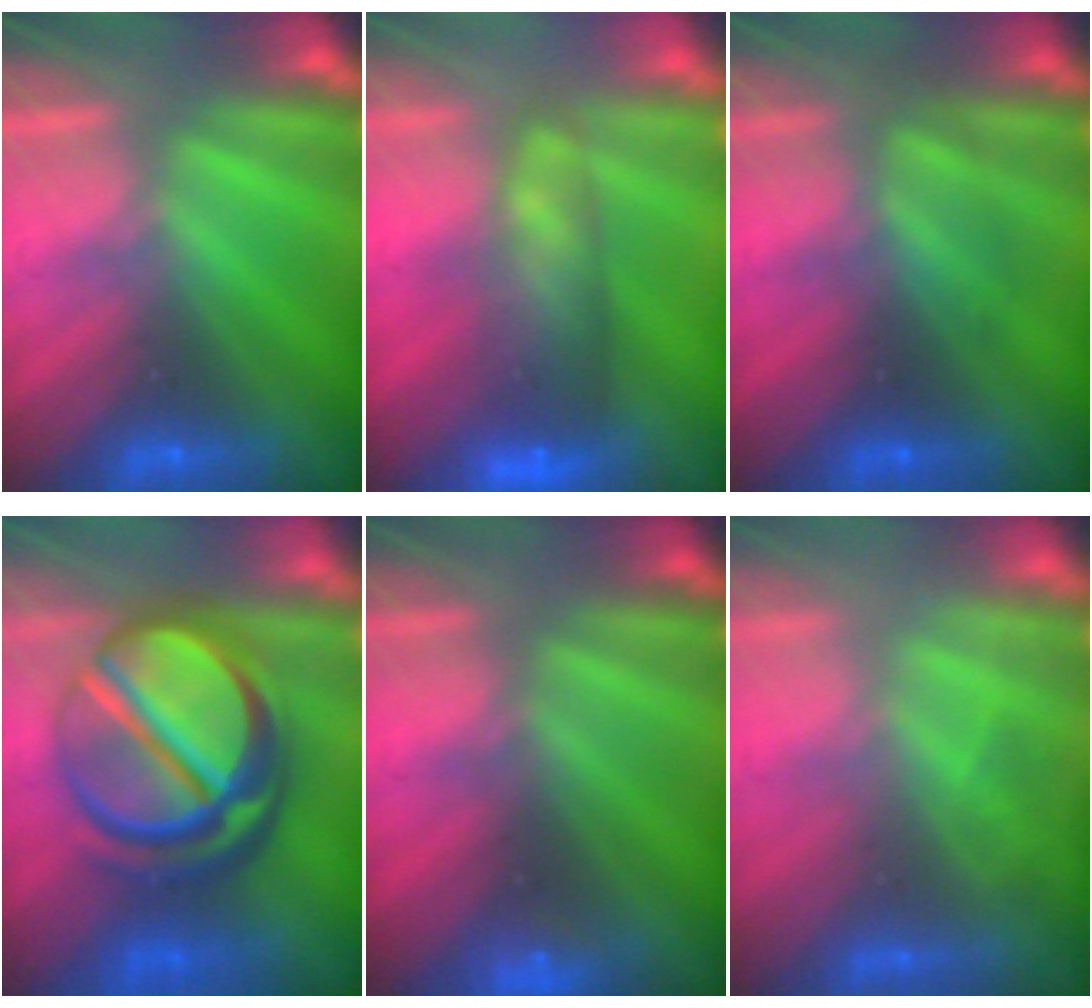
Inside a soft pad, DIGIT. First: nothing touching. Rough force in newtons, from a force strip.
{"total": 7.0}
{"total": 2.5}
{"total": 7.6}
{"total": 2.4}
{"total": 2.6}